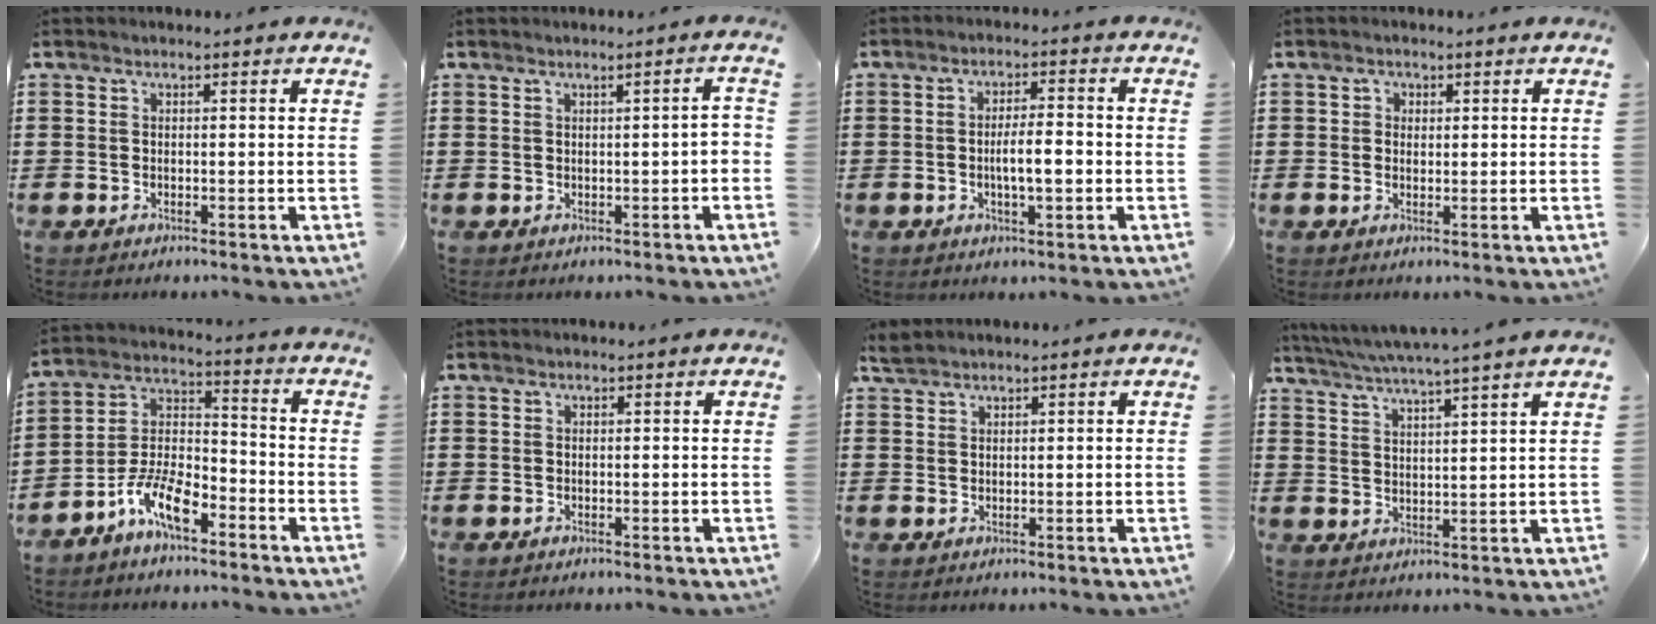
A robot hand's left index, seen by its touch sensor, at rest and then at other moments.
{"total": 1.8, "force": [-0.1, -0.2, 1.8], "torque": [-0.028, -0.004, -0.002]}
{"total": 4.9, "force": [-0.9, 1.3, 4.6], "torque": [-0.074, 0.001, -0.021]}
{"total": 1.1, "force": [0.2, 1.1, 0.4], "torque": [-0.010, 0.006, 0.004]}
{"total": 9.3, "force": [-6.7, 3.1, 5.7], "torque": [-0.131, 0.004, -0.131]}
{"total": 0.0}
{"total": 1.6, "force": [1.4, 0.3, 0.6], "torque": [-0.015, 0.002, 0.028]}
{"total": 3.8, "force": [3.4, -0.8, 1.5], "torque": [-0.043, -0.023, 0.056]}